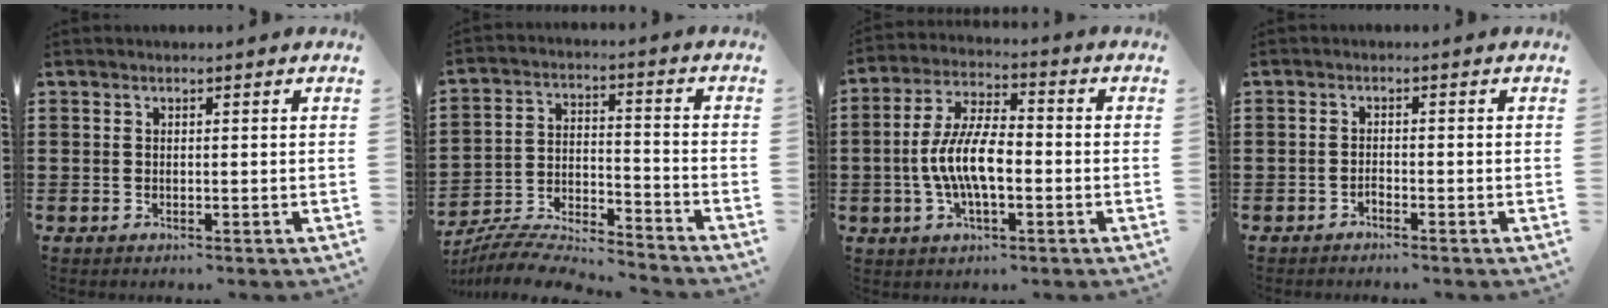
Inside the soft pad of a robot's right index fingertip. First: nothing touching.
{"total": 6.5, "force": [-6.3, 0.7, 1.5], "torque": [-0.040, -0.006, -0.128]}
{"total": 9.3, "force": [-1.8, 3.8, 8.3], "torque": [-0.183, -0.004, -0.039]}
{"total": 1.0, "force": [-1.0, 0.2, 0.2], "torque": [-0.007, -0.001, -0.019]}